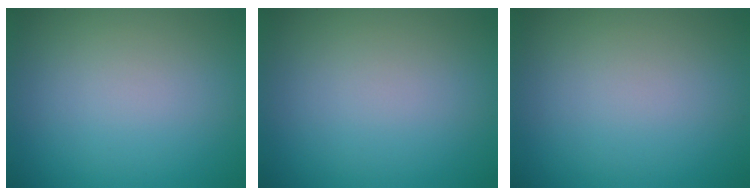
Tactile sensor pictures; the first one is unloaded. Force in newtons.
{"total": 0.0}
{"total": 0.0}